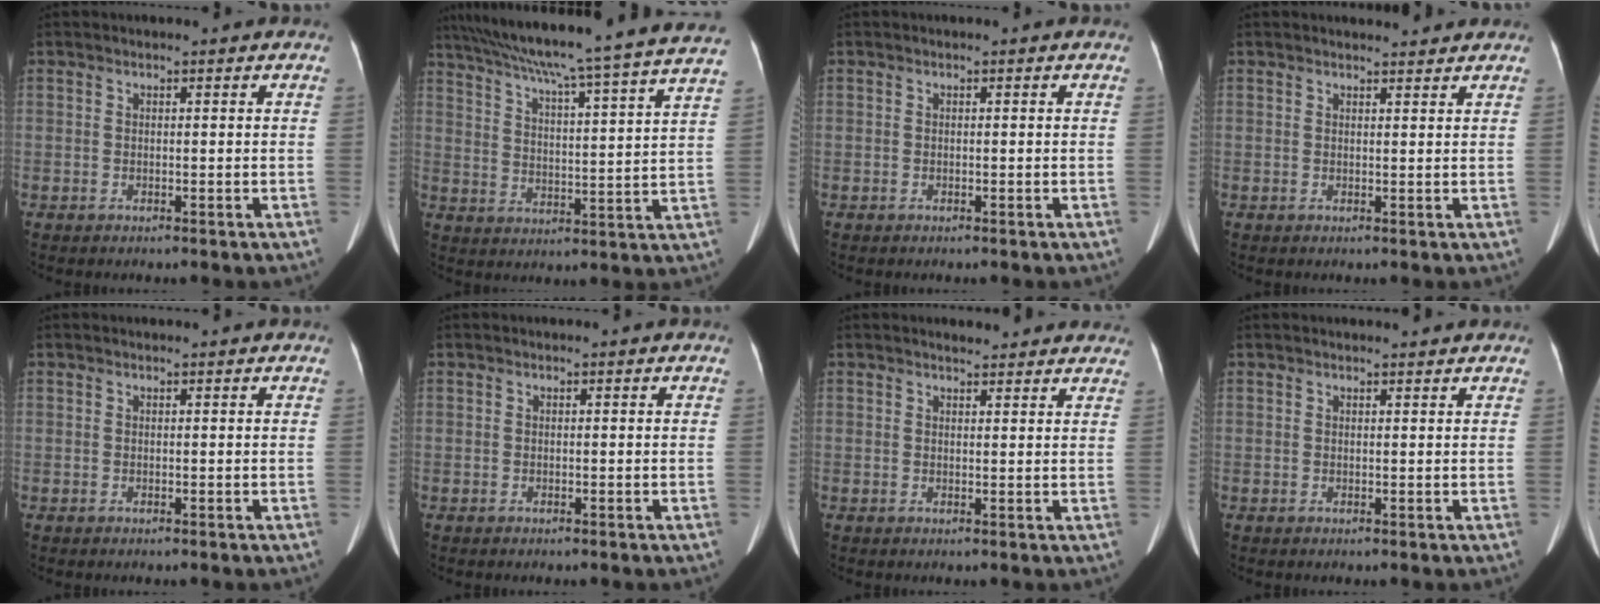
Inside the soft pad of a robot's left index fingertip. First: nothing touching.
{"total": 29.0, "force": [25.3, -0.9, 14.1], "torque": [-0.236, -0.035, 0.333]}
{"total": 0.0}
{"total": 3.4, "force": [3.3, 0.5, 0.6], "torque": [-0.012, 0.004, 0.039]}
{"total": 0.8, "force": [0.7, 0.0, 0.2], "torque": [-0.007, 0.011, 0.013]}
{"total": 0.0}
{"total": 6.5, "force": [6.0, 1.6, 1.9], "torque": [-0.013, 0.010, 0.060]}
{"total": 2.2, "force": [2.1, 0.2, 0.4], "torque": [-0.009, 0.003, 0.025]}